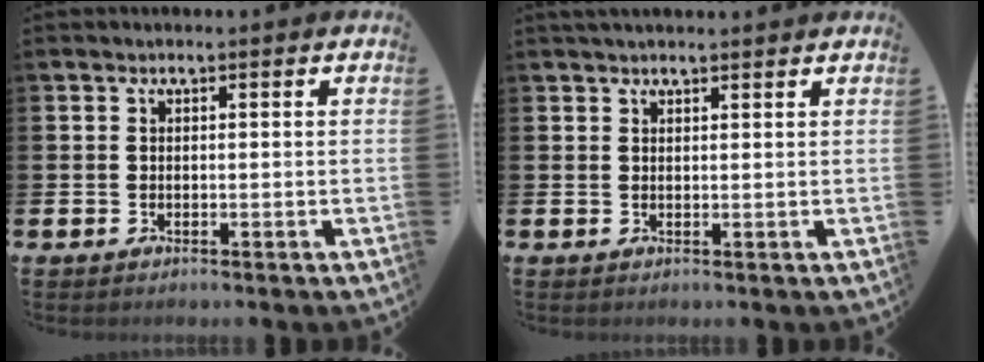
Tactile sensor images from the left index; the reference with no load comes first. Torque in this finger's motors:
{"motor_torque": [1.02, -1.11, 0.62, 0.14]}